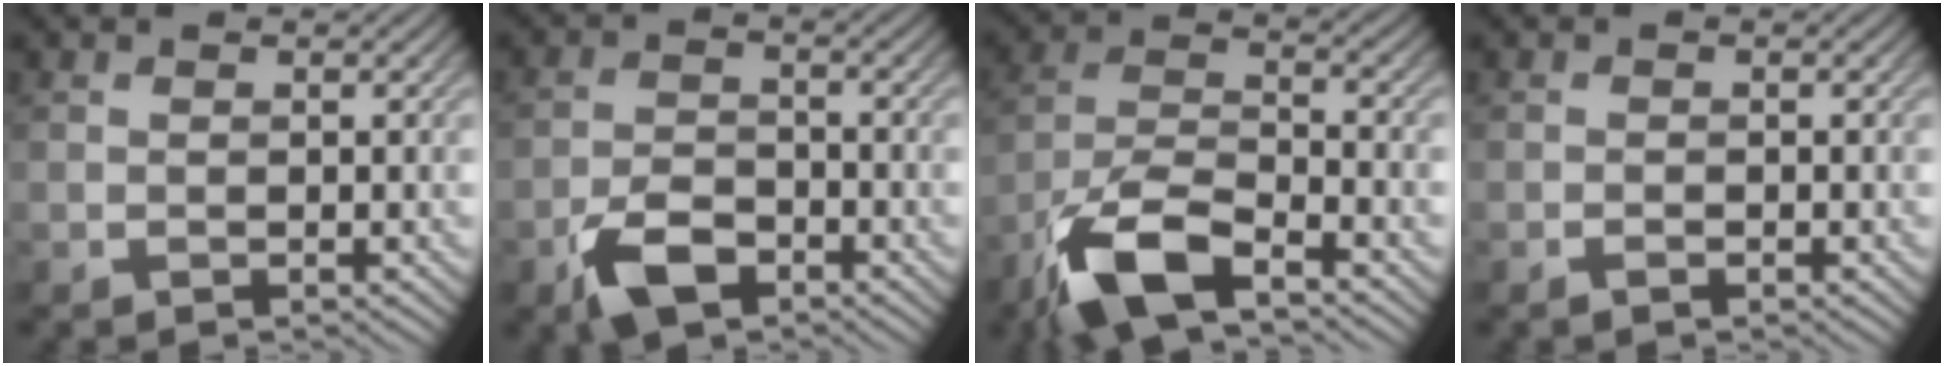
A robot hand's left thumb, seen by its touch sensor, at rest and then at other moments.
{"total": 5.7, "force": [-3.6, 2.9, 3.4], "torque": [-0.069, -0.003, -0.077]}
{"total": 10.7, "force": [-7.2, 3.4, 7.1], "torque": [-0.145, -0.006, -0.154]}
{"total": 0.8, "force": [-0.6, 0.3, 0.5], "torque": [-0.011, 0.000, -0.011]}